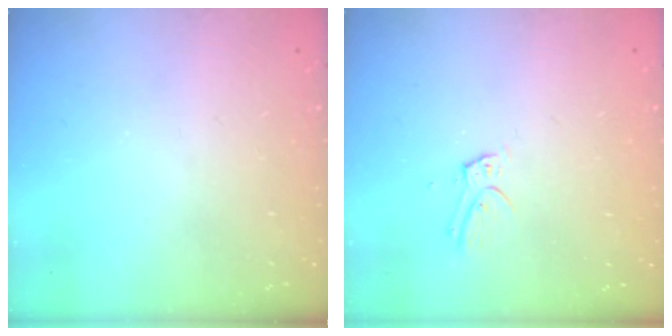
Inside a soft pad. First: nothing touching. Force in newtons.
{"total": 5.1, "press": 5.1, "slide": 0.4}